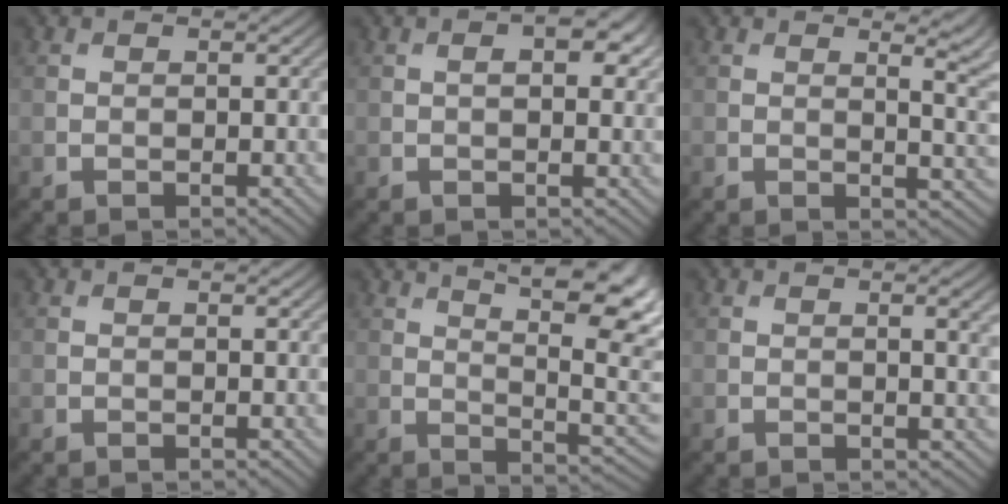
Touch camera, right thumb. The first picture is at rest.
{"total": 3.8, "force": [1.1, 1.8, 3.1], "torque": [-0.050, 0.002, 0.016]}
{"total": 6.0, "force": [2.5, 2.2, 5.0], "torque": [-0.049, 0.005, 0.032]}
{"total": 0.0}
{"total": 14.9, "force": [6.9, 4.8, 12.3], "torque": [-0.182, 0.029, 0.097]}
{"total": 2.2, "force": [0.6, 0.4, 2.1], "torque": [-0.032, 0.000, 0.009]}